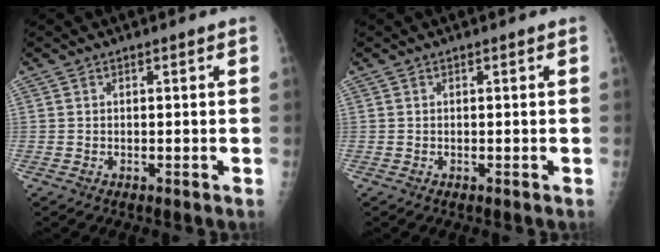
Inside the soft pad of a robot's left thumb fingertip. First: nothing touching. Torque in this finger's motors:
{"motor_torque": [0.00, 0.00, -0.01, -0.02, 0.00]}